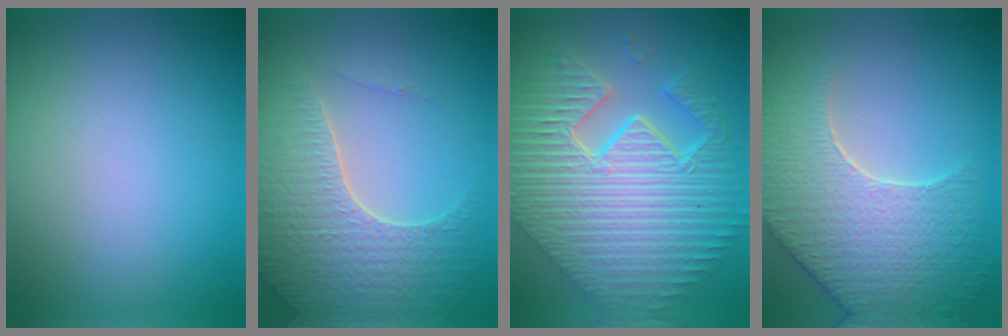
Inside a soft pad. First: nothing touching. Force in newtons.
{"total": 5.0, "press": 4.5, "slide": 2.3}
{"total": 11.9, "press": 7.9, "slide": 9.0}
{"total": 7.1, "press": 5.9, "slide": 3.9}